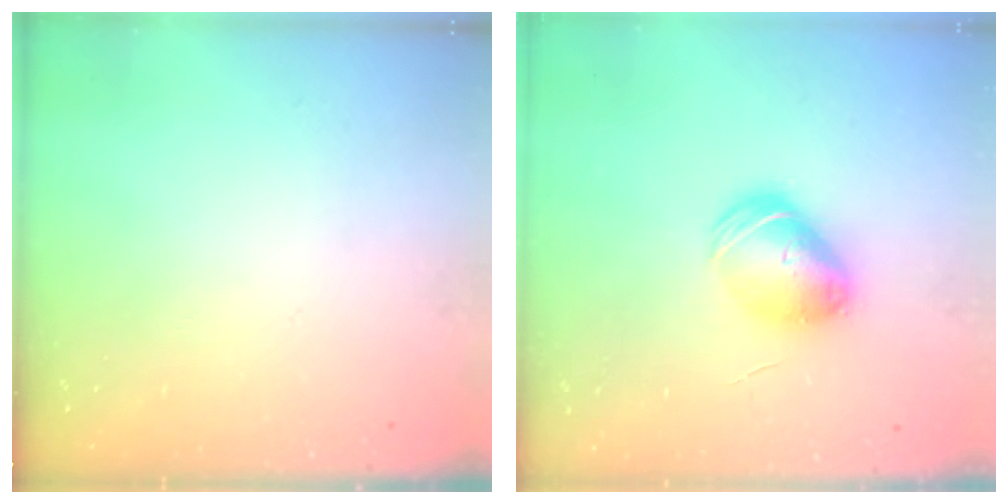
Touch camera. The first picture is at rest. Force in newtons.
{"total": 9.2, "press": 9.0, "slide": 1.7}